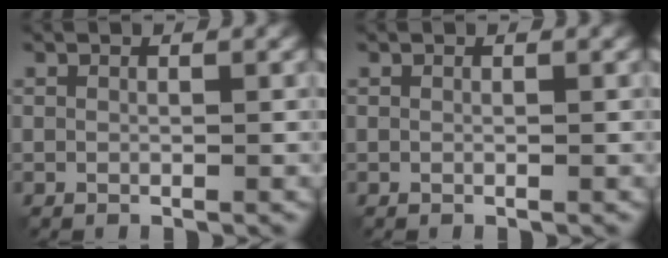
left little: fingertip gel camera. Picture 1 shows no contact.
{"total": 0.0}